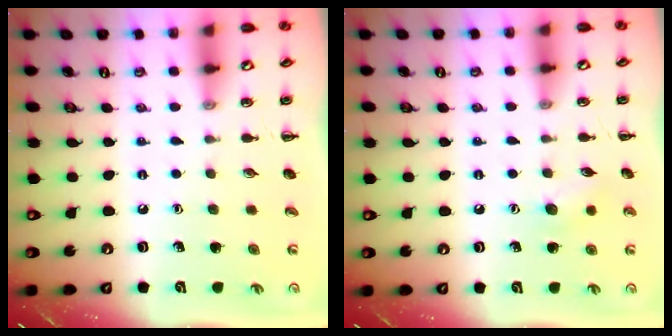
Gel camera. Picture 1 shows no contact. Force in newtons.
{"total": 6.3, "press": 6.1, "slide": 1.5}